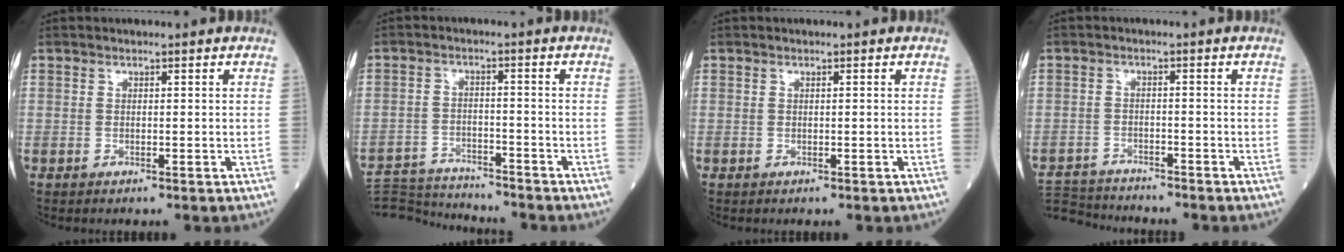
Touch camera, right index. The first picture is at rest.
{"total": 11.0, "force": [-10.9, 0.8, 1.6], "torque": [-0.026, 0.006, -0.177]}
{"total": 0.0}
{"total": 7.7, "force": [-7.6, 1.0, 0.3], "torque": [-0.007, -0.001, -0.136]}